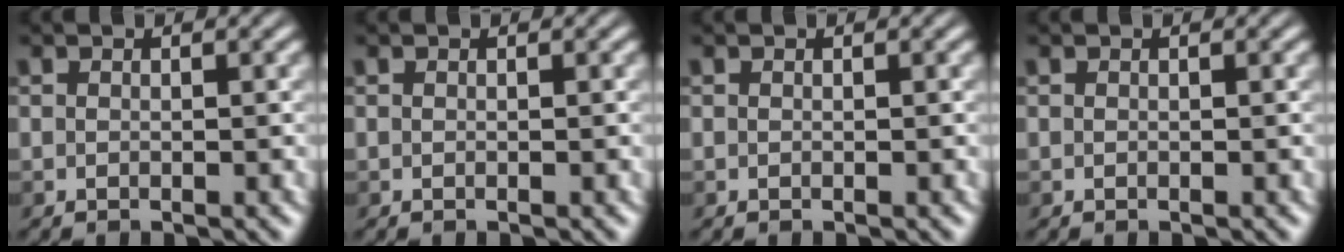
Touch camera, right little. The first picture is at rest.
{"total": 0.0}
{"total": 0.0}
{"total": 0.0}